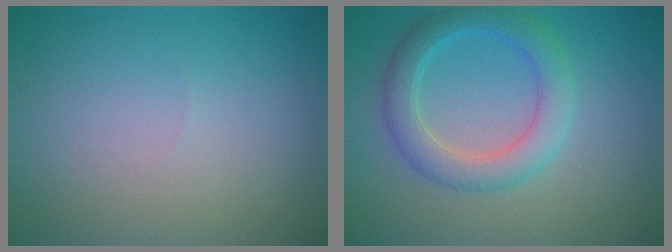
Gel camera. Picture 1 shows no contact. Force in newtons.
{"total": 4.1, "press": 4.1, "slide": 0.1}